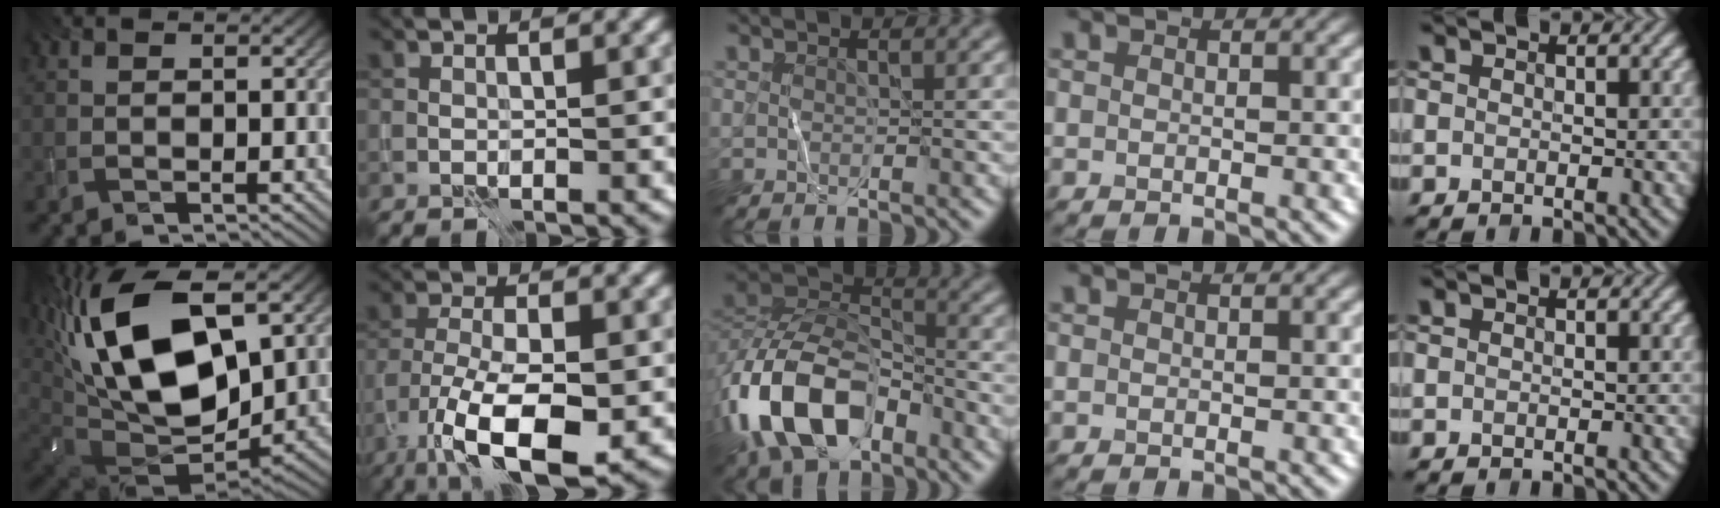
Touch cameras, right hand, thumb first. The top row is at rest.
{"thumb": {"total": 20.4, "force": [5.7, 11.4, 15.9], "torque": [-0.349, 0.010, 0.105]}, "index": {"total": 10.1, "force": [-4.9, 3.5, 8.1], "torque": [-0.160, -0.017, -0.089]}, "middle": {"total": 11.3, "force": [-5.5, 6.6, 7.4], "torque": [-0.152, 0.005, -0.114]}}